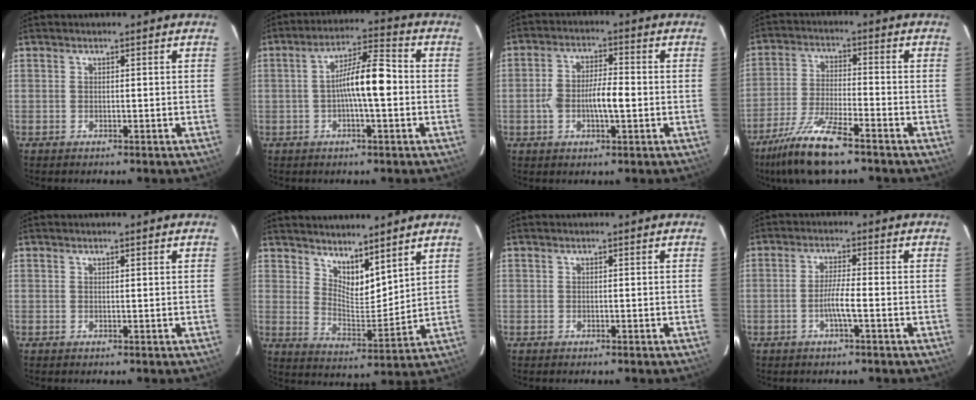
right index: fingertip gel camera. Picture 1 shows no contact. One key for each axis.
{"total": 8.8, "fx": -0.8, "fy": 1.2, "fz": 8.7, "tx": -0.153, "ty": 0.023, "tz": -0.018}
{"total": 6.7, "fx": -1.0, "fy": 2.1, "fz": 6.3, "tx": -0.124, "ty": 0.012, "tz": -0.018}
{"total": 10.6, "fx": -7.5, "fy": 1.1, "fz": 7.5, "tx": -0.150, "ty": -0.028, "tz": -0.139}
{"total": 0.7, "fx": 0.6, "fy": -0.1, "fz": 0.3, "tx": -0.011, "ty": 0.006, "tz": 0.010}
{"total": 8.5, "fx": 6.9, "fy": 2.2, "fz": 4.6, "tx": -0.084, "ty": -0.009, "tz": 0.137}
{"total": 0.0}
{"total": 3.9, "fx": -1.2, "fy": -0.1, "fz": 3.7, "tx": -0.071, "ty": -0.002, "tz": -0.025}